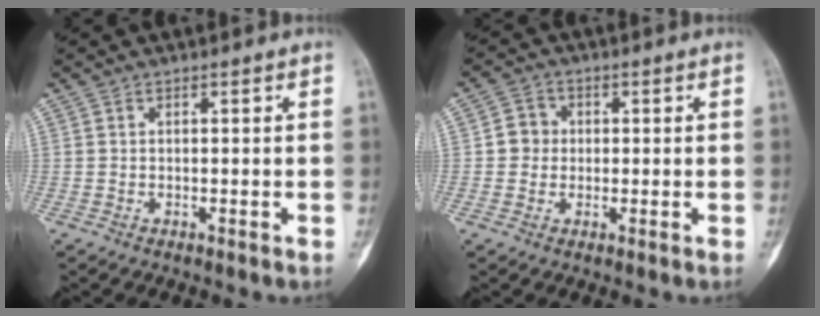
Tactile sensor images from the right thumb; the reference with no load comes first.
{"total": 3.8, "force": [0.1, 3.6, 1.2], "torque": [0.004, 0.009, -0.006]}